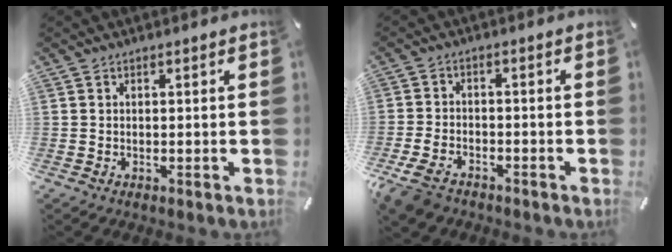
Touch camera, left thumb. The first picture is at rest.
{"total": 6.5, "force": [-4.6, 3.5, 3.0], "torque": [-0.083, 0.008, -0.090]}